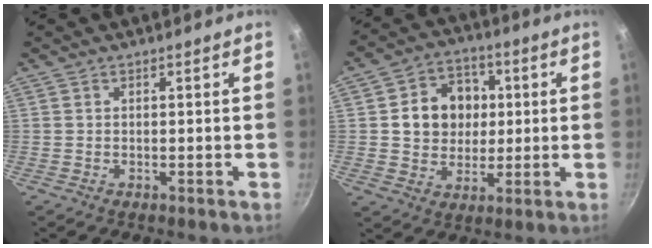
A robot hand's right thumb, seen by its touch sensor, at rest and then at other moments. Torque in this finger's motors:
{"motor_torque": [-0.51, 0.77, -0.07, 0.04, 0.16]}